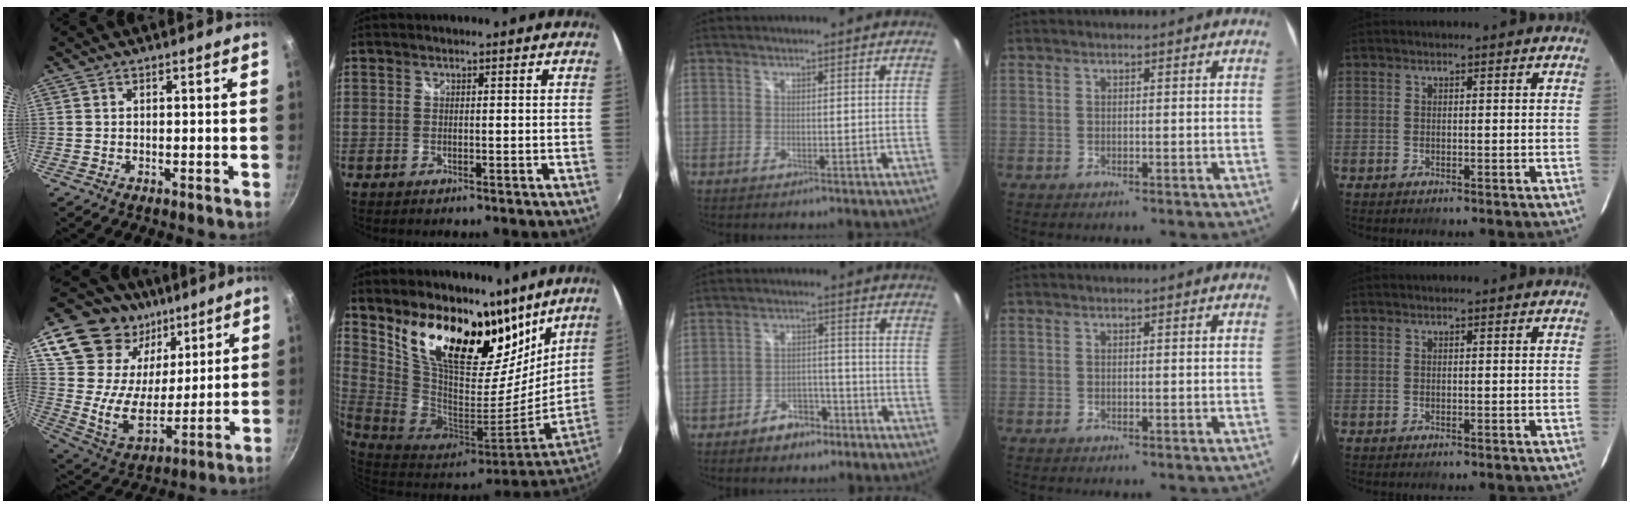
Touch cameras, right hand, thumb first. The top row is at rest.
{"thumb": {"total": 23.8, "force": [13.1, 16.2, 11.6], "torque": [-0.185, -0.057, 0.241]}, "index": {"total": 22.2, "force": [14.2, 9.8, 13.9], "torque": [-0.239, 0.005, 0.260]}, "middle": {"total": 6.2, "force": [-4.4, 3.5, 2.6], "torque": [-0.058, 0.017, -0.057]}}